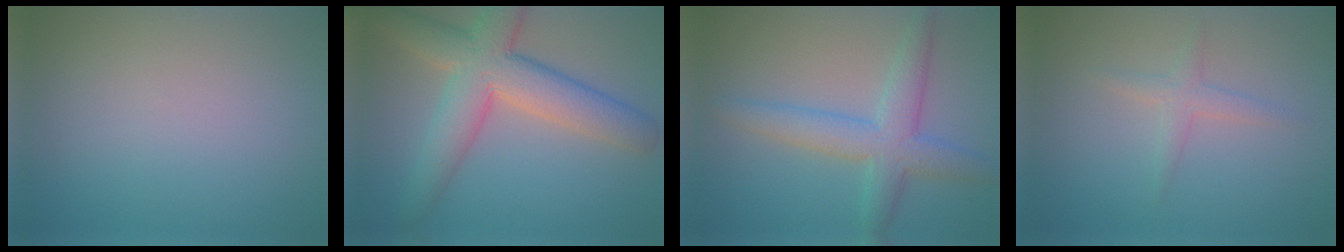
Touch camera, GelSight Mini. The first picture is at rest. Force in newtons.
{"total": 8.1, "press": 8.1, "slide": 0.4}
{"total": 4.4, "press": 4.4, "slide": 0.1}
{"total": 1.5, "press": 1.5, "slide": 0.1}